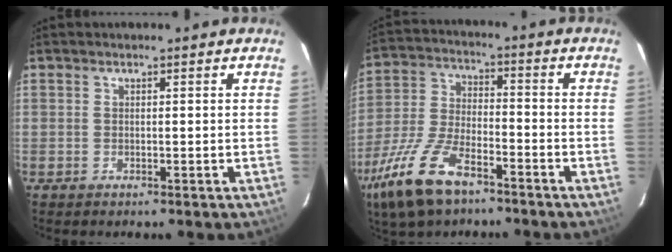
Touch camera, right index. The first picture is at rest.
{"total": 15.9, "force": [-10.2, 6.6, 10.3], "torque": [-0.236, -0.023, -0.197]}